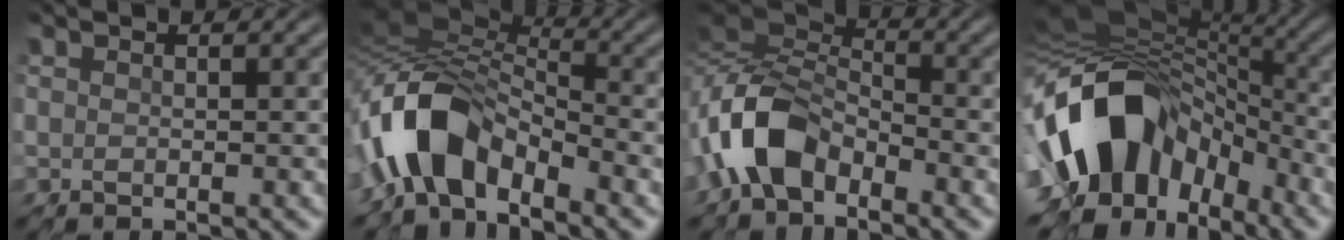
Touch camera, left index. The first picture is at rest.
{"total": 7.1, "force": [-4.0, 3.2, 4.9], "torque": [-0.095, 0.013, -0.083]}
{"total": 5.8, "force": [-3.5, 2.9, 3.6], "torque": [-0.080, 0.007, -0.082]}
{"total": 14.1, "force": [-4.7, 9.7, 9.0], "torque": [-0.171, -0.004, -0.089]}